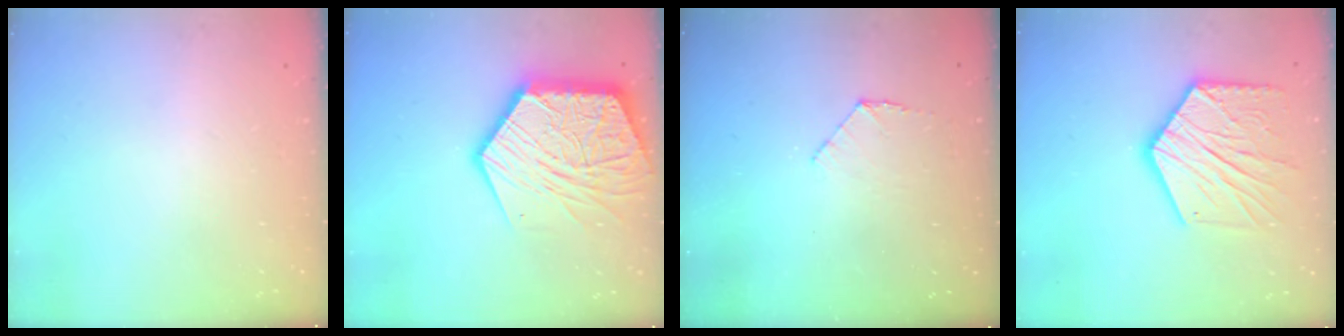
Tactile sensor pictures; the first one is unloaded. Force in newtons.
{"total": 23.6, "press": 23.5, "slide": 2.3}
{"total": 5.6, "press": 5.6, "slide": 0.5}
{"total": 18.1, "press": 18.1, "slide": 1.3}